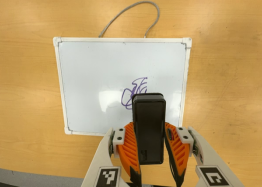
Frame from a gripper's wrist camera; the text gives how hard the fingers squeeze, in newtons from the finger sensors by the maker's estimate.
{"total": 8.7, "left": 6.8, "right": 10.6}